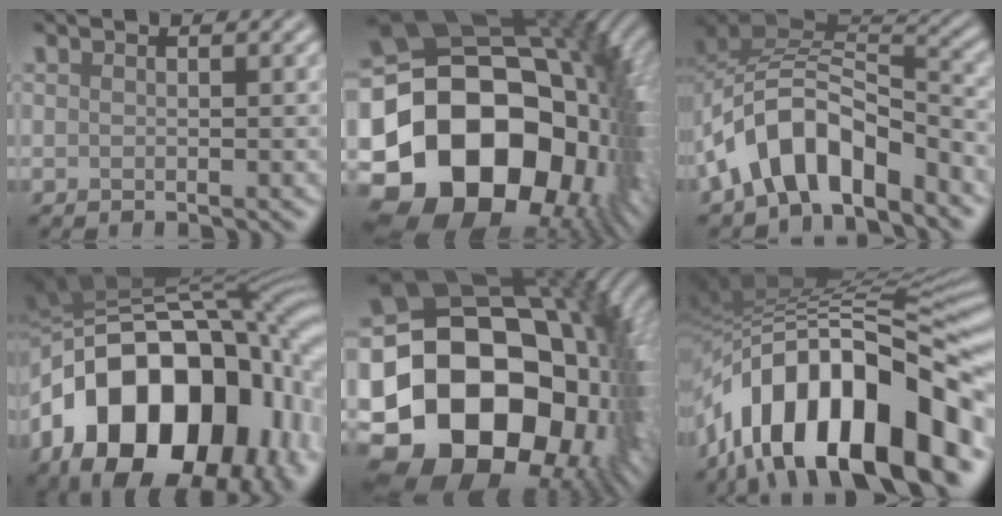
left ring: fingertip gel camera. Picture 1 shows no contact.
{"total": 21.6, "force": [-4.7, 15.6, 14.1], "torque": [-0.245, -0.028, -0.057]}
{"total": 9.3, "force": [-4.9, 4.9, 6.2], "torque": [-0.093, 0.013, -0.095]}
{"total": 19.3, "force": [-5.5, 12.9, 13.3], "torque": [-0.220, 0.012, -0.087]}
{"total": 23.6, "force": [-5.3, 18.2, 14.1], "torque": [-0.219, -0.014, -0.120]}
{"total": 16.8, "force": [-7.7, 7.5, 12.8], "torque": [-0.196, 0.038, -0.152]}